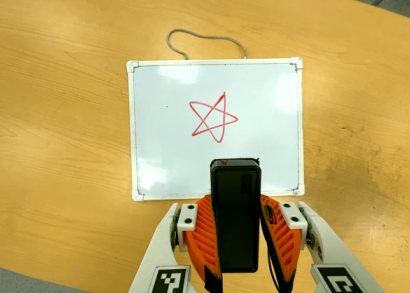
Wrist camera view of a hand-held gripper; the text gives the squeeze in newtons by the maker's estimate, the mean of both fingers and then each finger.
{"total": 4.6, "left": 3.6, "right": 5.7}